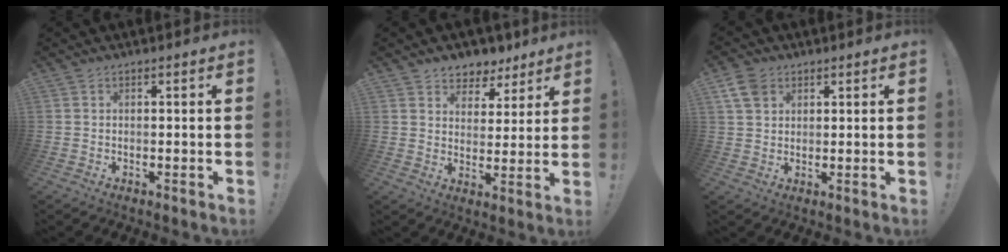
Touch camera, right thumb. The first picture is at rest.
{"total": 6.6, "force": [4.7, 4.6, 1.0], "torque": [-0.005, -0.041, 0.090]}
{"total": 6.3, "force": [3.3, 4.4, 3.1], "torque": [-0.051, -0.006, 0.065]}